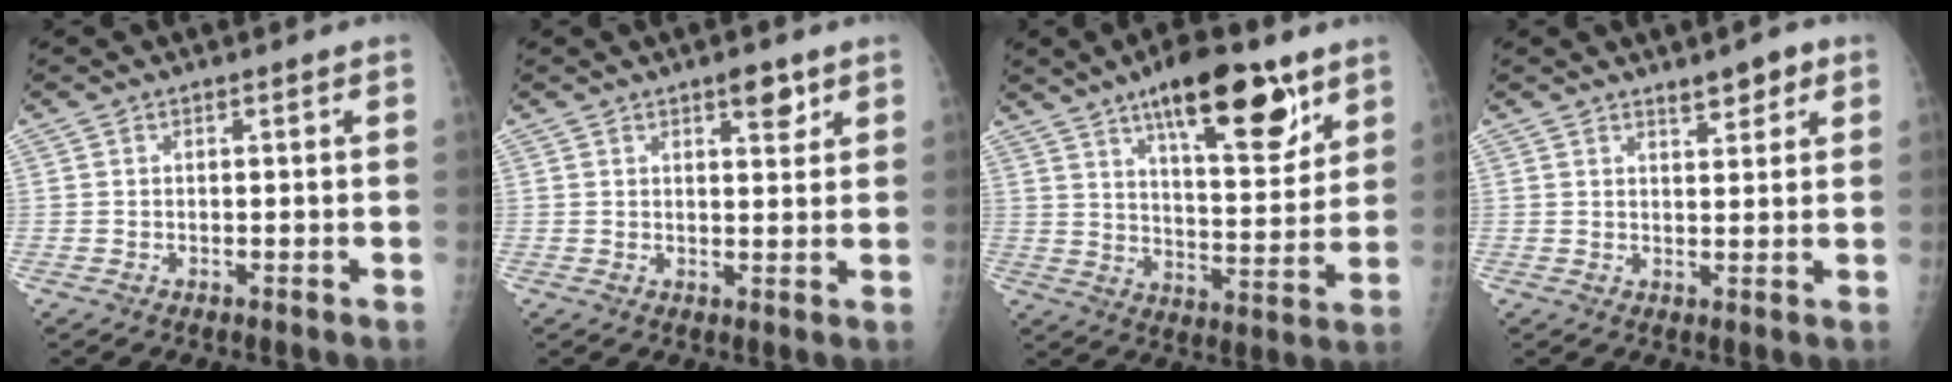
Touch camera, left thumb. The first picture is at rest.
{"total": 3.9, "force": [2.5, 1.6, 2.6], "torque": [-0.022, -0.013, 0.034]}
{"total": 18.5, "force": [11.0, 6.5, 13.4], "torque": [-0.163, -0.057, 0.172]}
{"total": 3.8, "force": [2.6, 1.5, 2.4], "torque": [-0.021, -0.015, 0.037]}